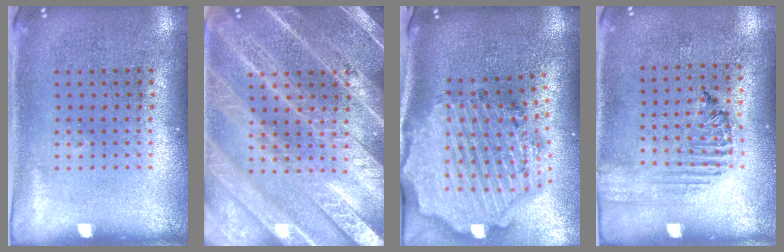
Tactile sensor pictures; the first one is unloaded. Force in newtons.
{"total": 6.0, "press": 6.0, "slide": 0.7}
{"total": 3.3, "press": 2.8, "slide": 1.7}
{"total": 1.5, "press": 1.5, "slide": 0.3}